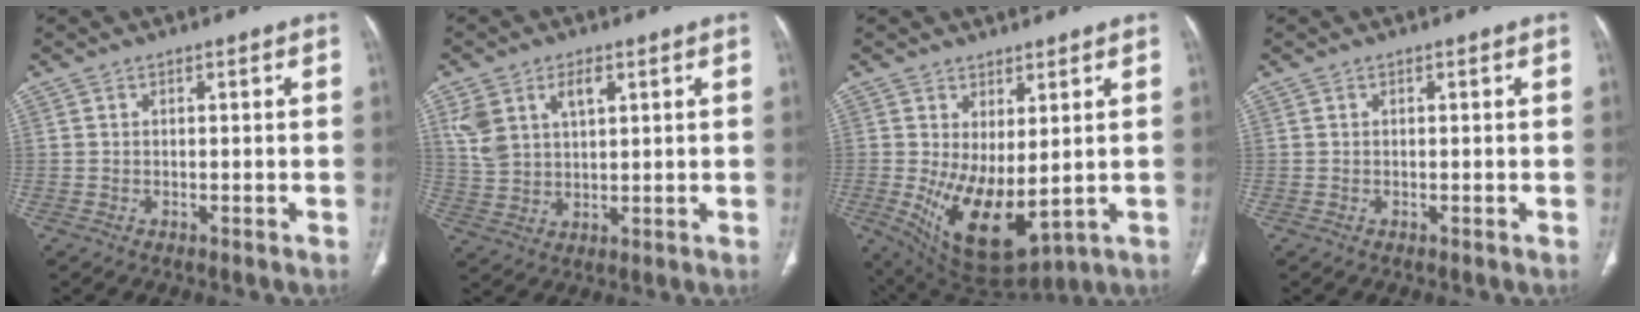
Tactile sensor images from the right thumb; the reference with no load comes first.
{"total": 8.4, "force": [3.6, 5.0, 5.7], "torque": [-0.104, -0.006, 0.078]}
{"total": 12.7, "force": [-0.6, 6.0, 11.1], "torque": [-0.183, -0.025, 0.017]}
{"total": 0.0}